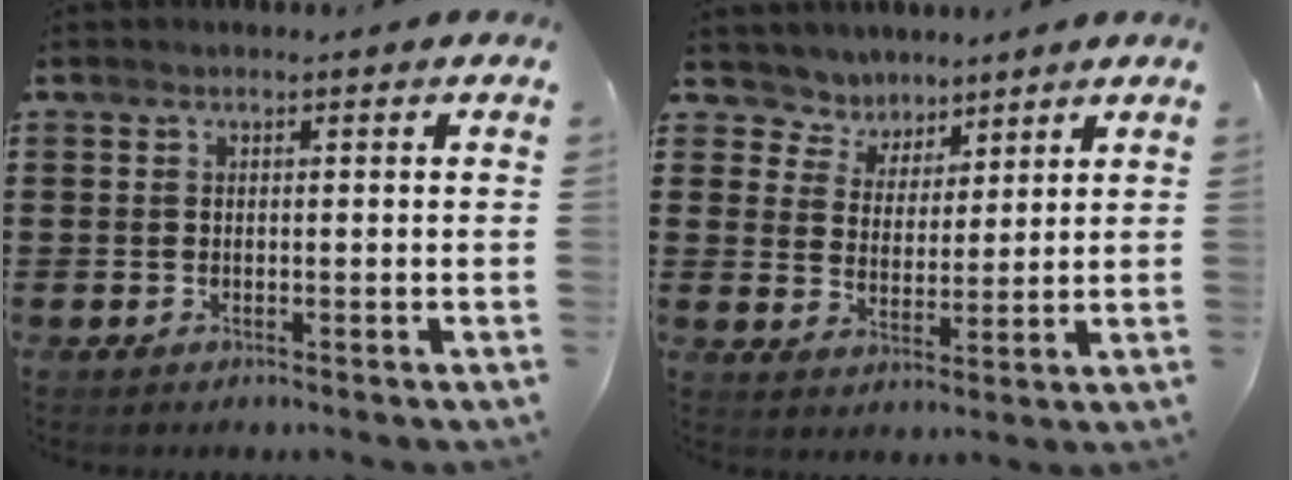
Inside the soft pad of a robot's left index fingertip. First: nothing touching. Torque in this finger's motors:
{"motor_torque": [0.09, -0.12, -0.04, -0.02]}